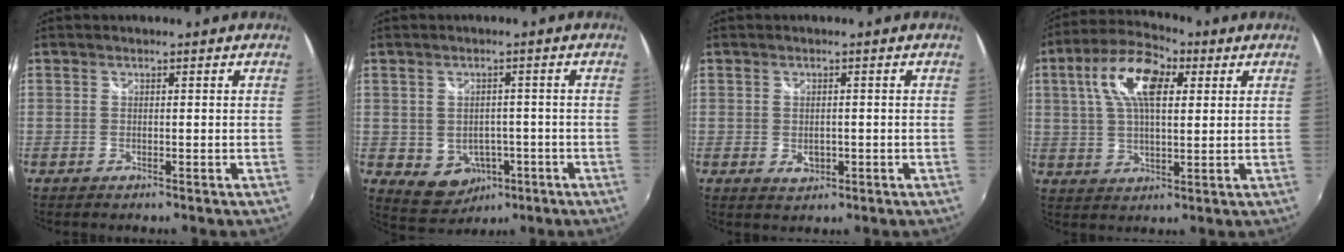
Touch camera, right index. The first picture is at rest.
{"total": 7.0, "force": [-2.5, 5.9, 2.9], "torque": [-0.070, -0.001, -0.016]}
{"total": 1.8, "force": [-0.3, 1.4, 1.0], "torque": [-0.016, -0.002, -0.005]}
{"total": 12.5, "force": [4.1, 5.8, 10.2], "torque": [-0.195, 0.031, 0.067]}